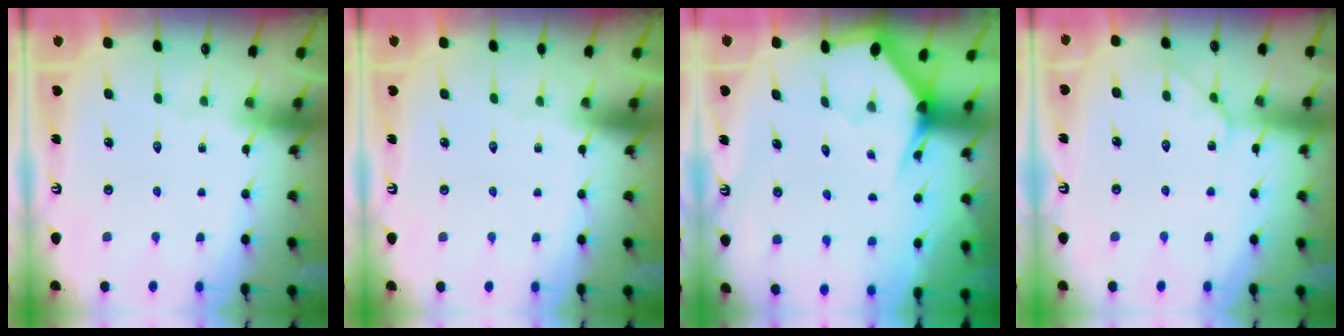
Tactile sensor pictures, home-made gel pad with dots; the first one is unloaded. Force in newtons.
{"total": 0.0}
{"total": 3.3, "press": 3.3, "slide": 0.0}
{"total": 5.7, "press": 5.7, "slide": 0.8}